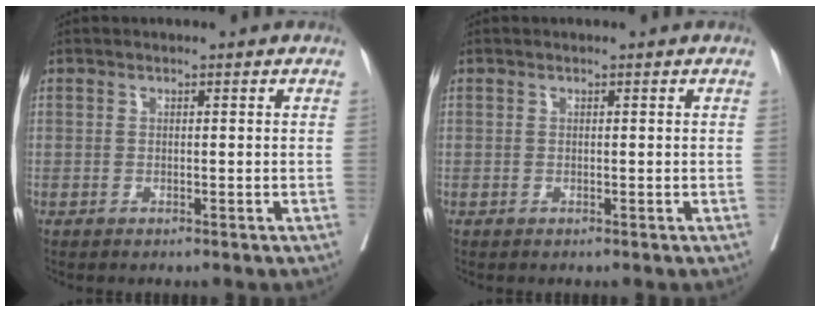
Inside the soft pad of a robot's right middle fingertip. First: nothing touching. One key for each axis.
{"total": 0.0}